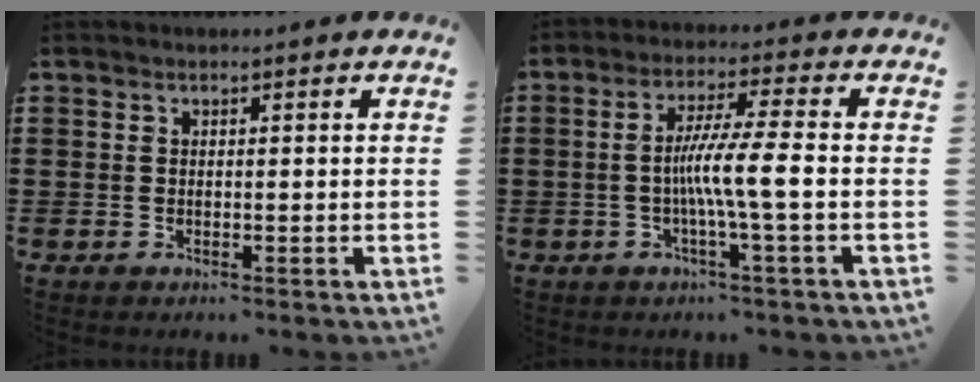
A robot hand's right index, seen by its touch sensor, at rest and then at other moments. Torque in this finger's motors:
{"motor_torque": [1.56, -0.59, 0.33, 0.21]}